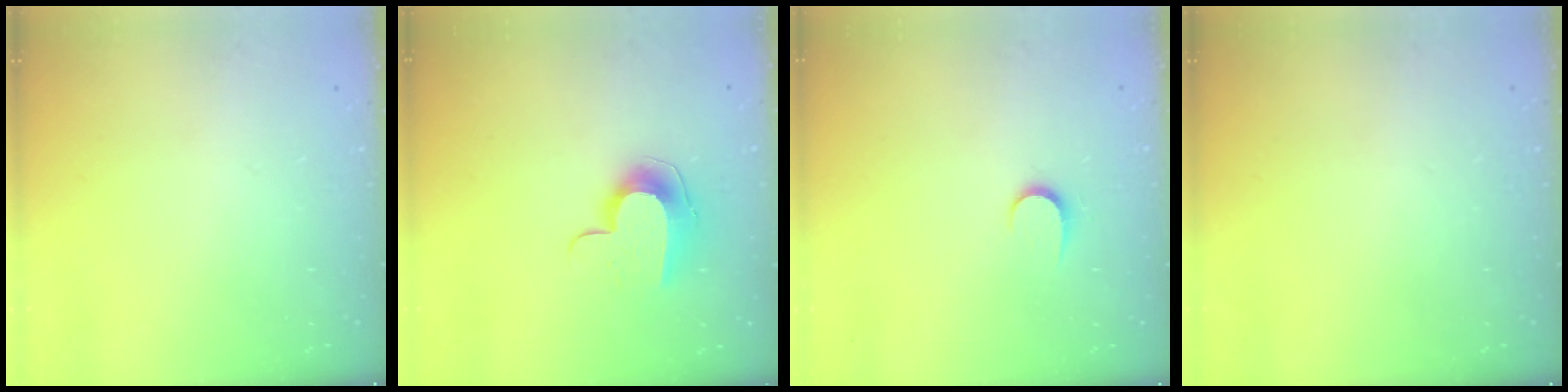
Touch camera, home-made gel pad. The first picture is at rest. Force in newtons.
{"total": 9.8, "press": 9.8, "slide": 0.1}
{"total": 5.4, "press": 5.4, "slide": 0.6}
{"total": 0.0}